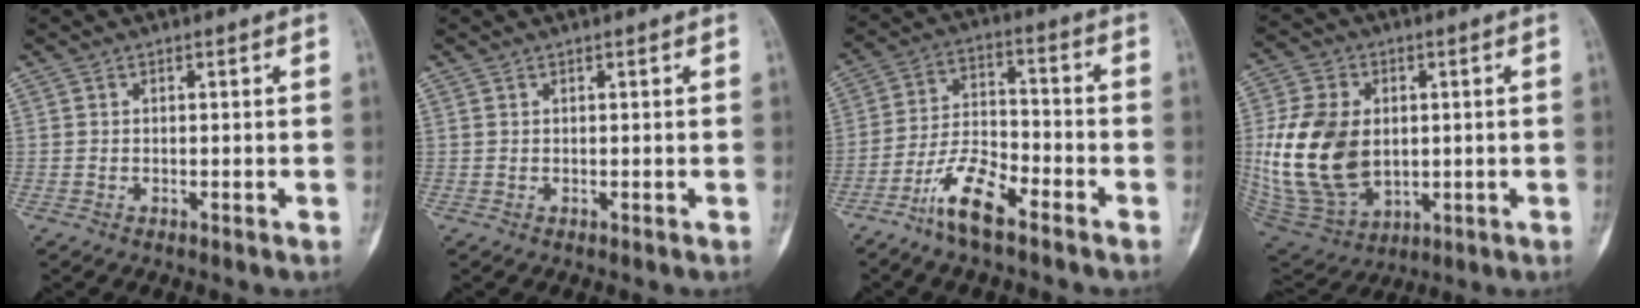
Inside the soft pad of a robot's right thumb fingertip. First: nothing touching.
{"total": 0.0}
{"total": 10.0, "force": [-6.6, 3.1, 6.8], "torque": [-0.135, 0.041, -0.131]}
{"total": 19.2, "force": [0.7, 13.4, 13.7], "torque": [-0.260, -0.012, 0.033]}